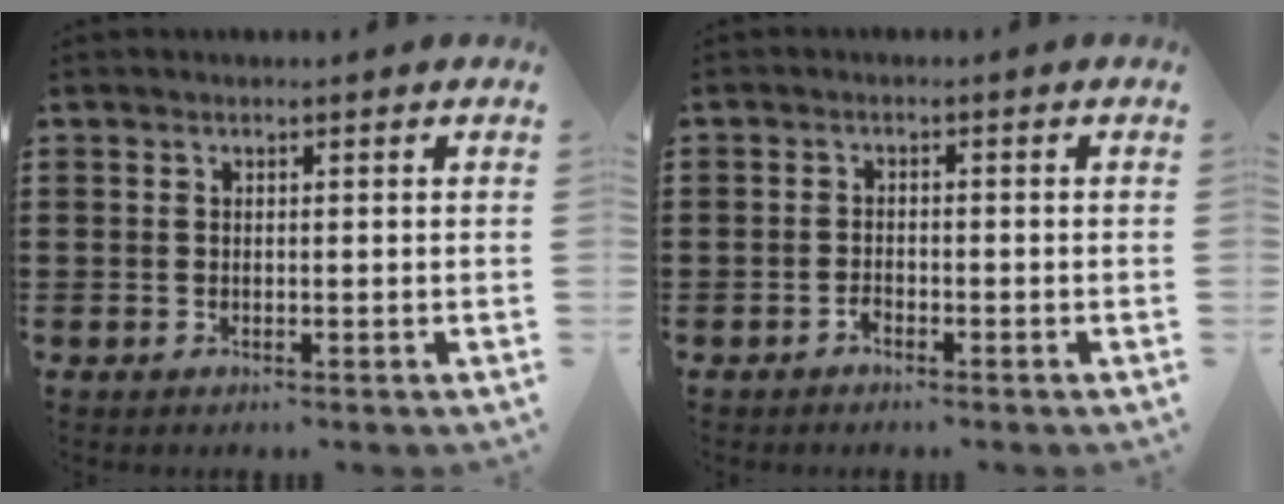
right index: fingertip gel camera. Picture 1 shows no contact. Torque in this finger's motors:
{"motor_torque": [-0.06, 0.95, -0.24, -0.13]}